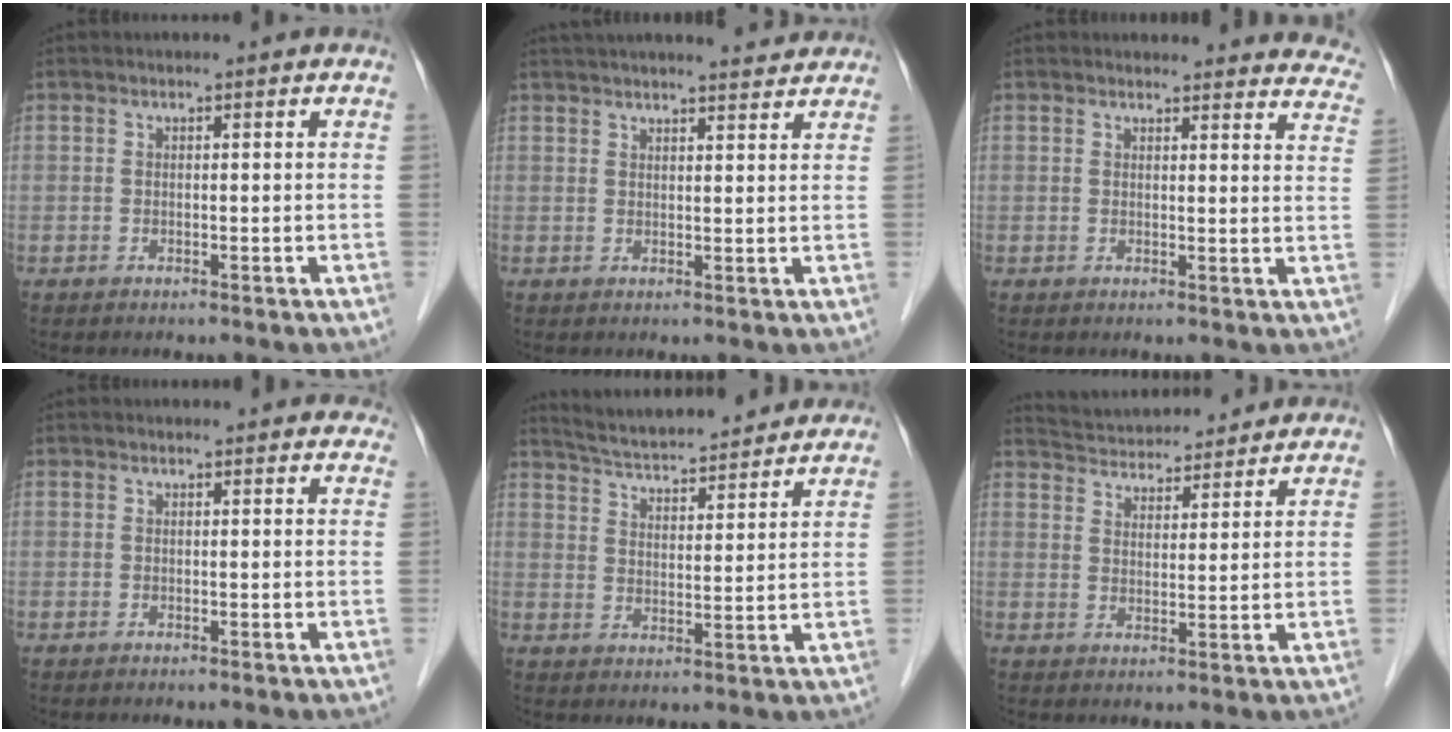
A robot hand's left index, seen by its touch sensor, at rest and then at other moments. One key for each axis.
{"total": 10.0, "fx": 9.3, "fy": 0.9, "fz": 3.5, "tx": -0.055, "ty": 0.018, "tz": 0.123}
{"total": 15.5, "fx": 15.1, "fy": 2.8, "fz": 2.1, "tx": 0.017, "ty": -0.068, "tz": 0.129}
{"total": 6.0, "fx": 5.6, "fy": 1.8, "fz": 1.3, "tx": 0.001, "ty": 0.009, "tz": 0.046}
{"total": 16.6, "fx": 15.5, "fy": 2.2, "fz": 5.6, "tx": -0.092, "ty": 0.022, "tz": 0.224}
{"total": 12.7, "fx": 12.1, "fy": 2.5, "fz": 2.9, "tx": -0.046, "ty": 0.027, "tz": 0.179}